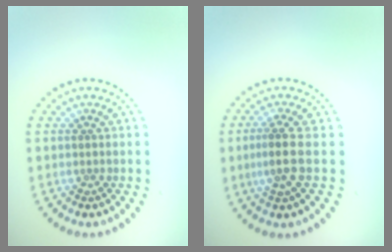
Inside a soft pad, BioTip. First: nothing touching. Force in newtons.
{"total": 2.4, "press": 2.0, "slide": 1.4}